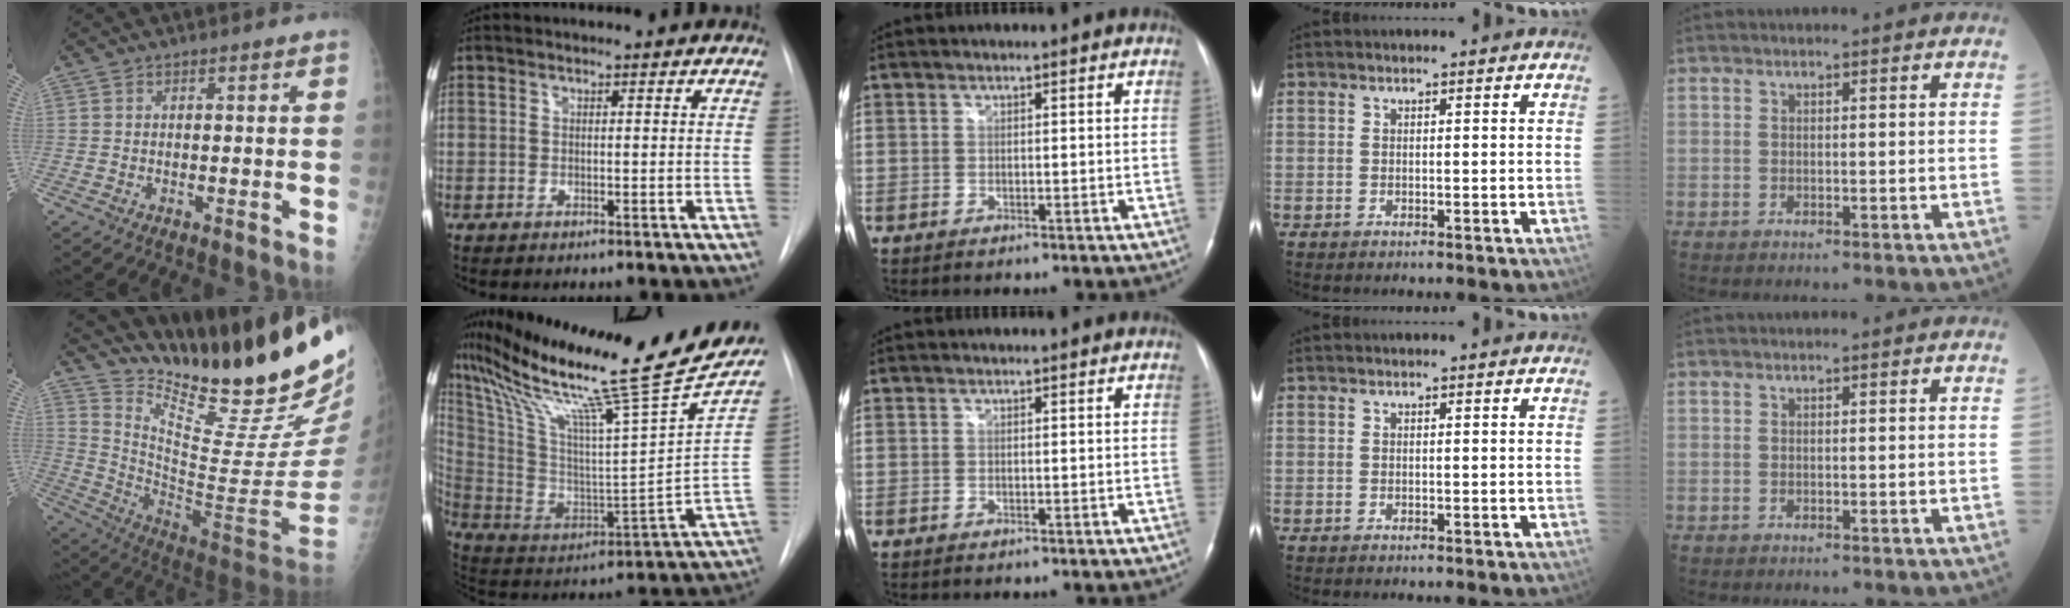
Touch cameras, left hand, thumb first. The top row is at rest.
{"thumb": {"total": 29.1, "force": [22.8, 4.5, 17.5], "torque": [-0.240, -0.156, 0.349]}, "index": {"total": 32.1, "force": [26.0, 0.6, 18.7], "torque": [-0.331, -0.061, 0.387]}}